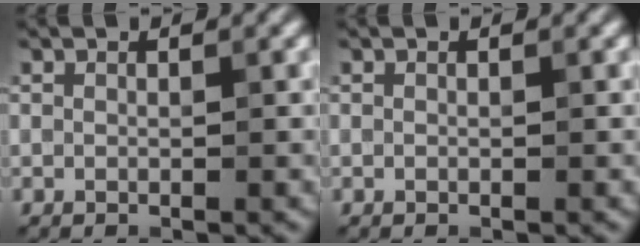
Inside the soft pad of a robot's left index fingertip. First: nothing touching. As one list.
[{"total": 0.0}]